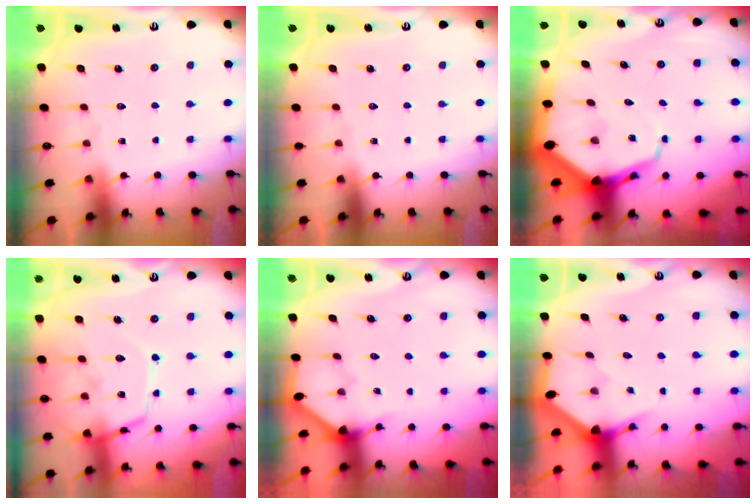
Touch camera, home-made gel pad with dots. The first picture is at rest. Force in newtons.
{"total": 0.0}
{"total": 11.2, "press": 11.1, "slide": 1.2}
{"total": 14.1, "press": 14.0, "slide": 1.3}
{"total": 2.9, "press": 2.8, "slide": 0.4}
{"total": 2.9, "press": 2.9, "slide": 0.2}